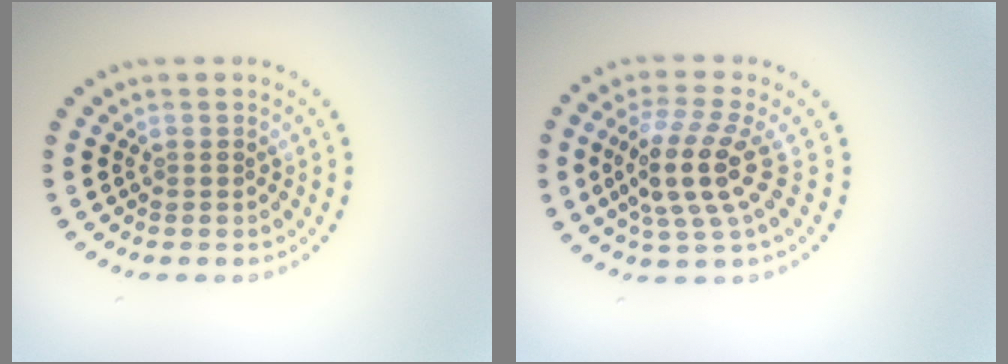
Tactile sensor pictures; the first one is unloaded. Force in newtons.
{"total": 4.5, "press": 3.8, "slide": 2.5}